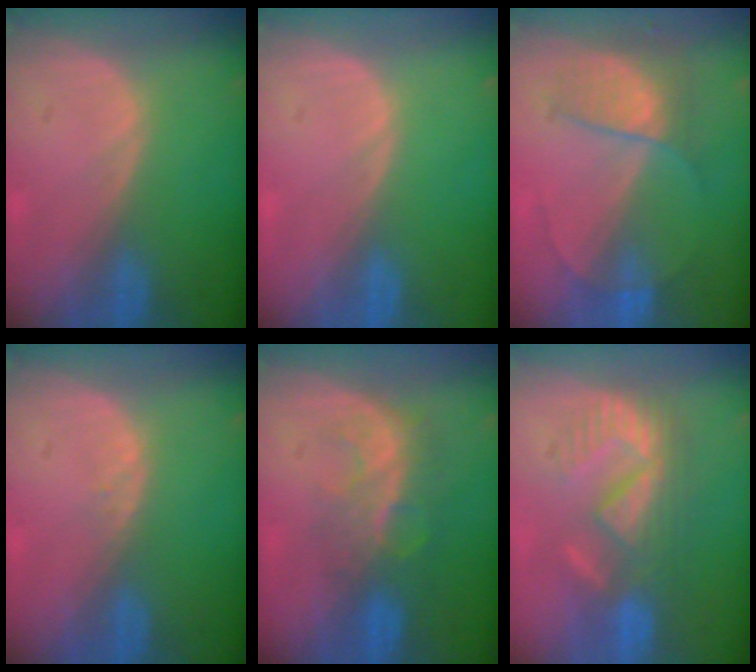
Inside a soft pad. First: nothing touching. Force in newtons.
{"total": 0.0}
{"total": 7.0, "press": 6.0, "slide": 3.6}
{"total": 0.7, "press": 0.6, "slide": 0.2}
{"total": 8.2, "press": 7.0, "slide": 4.3}
{"total": 8.5, "press": 8.3, "slide": 1.8}